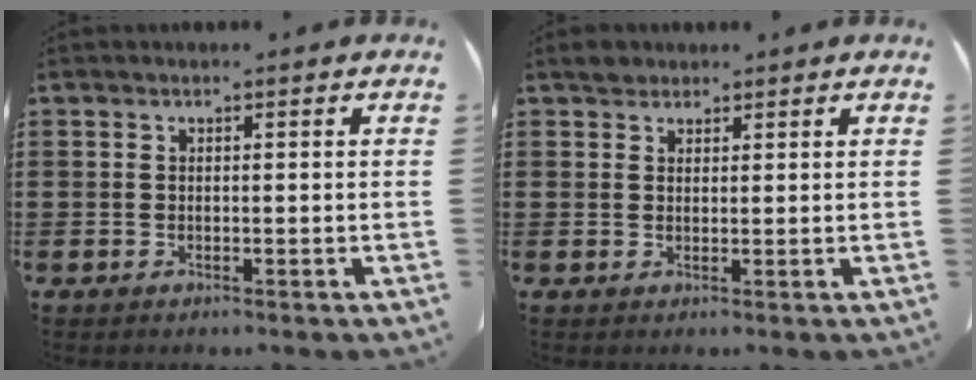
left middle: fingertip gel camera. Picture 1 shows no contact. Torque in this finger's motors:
{"motor_torque": [0.00, 0.00, 0.00, 0.00]}